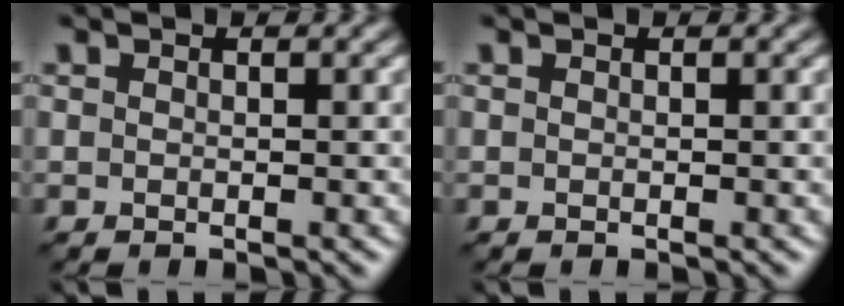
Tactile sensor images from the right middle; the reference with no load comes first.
{"total": 0.0}